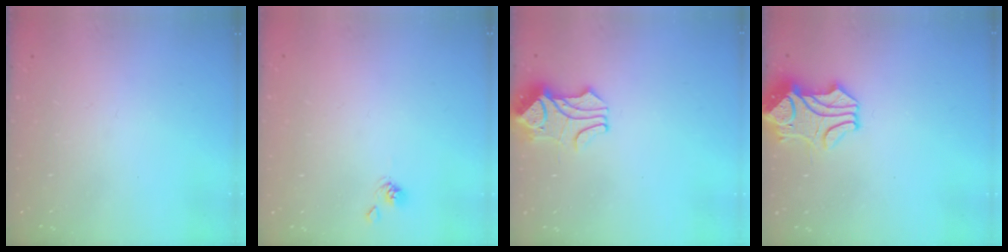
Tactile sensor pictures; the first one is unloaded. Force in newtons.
{"total": 2.0, "press": 1.9, "slide": 0.3}
{"total": 1.8, "press": 1.4, "slide": 1.0}
{"total": 2.0, "press": 1.6, "slide": 1.1}